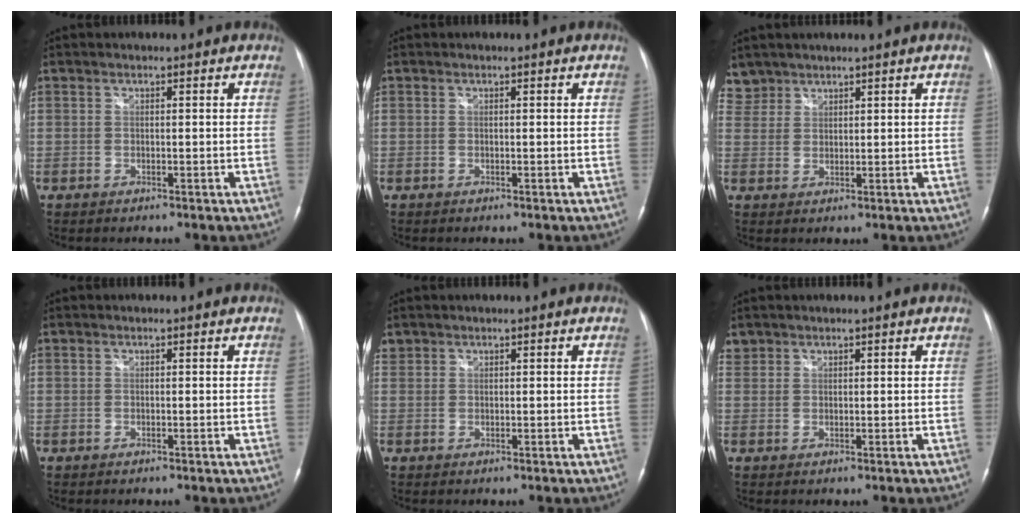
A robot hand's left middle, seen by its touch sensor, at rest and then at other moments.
{"total": 0.0}
{"total": 3.1, "force": [2.7, 1.5, -0.6], "torque": [0.019, 0.010, 0.054]}
{"total": 0.0}
{"total": 1.2, "force": [0.9, 0.8, 0.0], "torque": [0.006, 0.013, 0.016]}
{"total": 1.7, "force": [1.3, 1.1, -0.1], "torque": [0.008, 0.011, 0.023]}